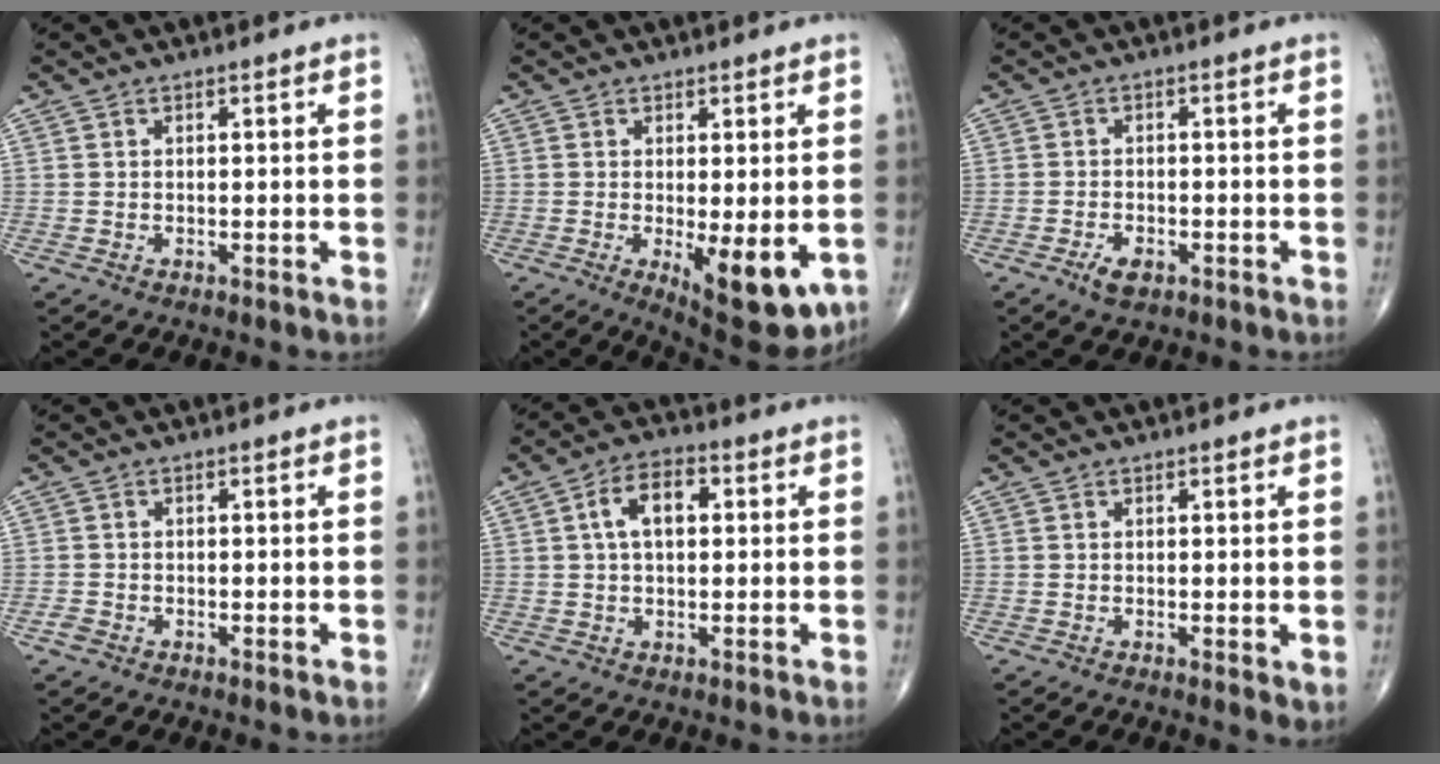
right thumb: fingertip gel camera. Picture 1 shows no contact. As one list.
[{"total": 11.4, "force": [-2.8, 4.2, 10.2], "torque": [-0.129, -0.024, -0.027]}, {"total": 3.1, "force": [-1.8, 1.6, 2.0], "torque": [-0.035, 0.002, -0.030]}, {"total": 1.3, "force": [-0.7, 0.8, 0.7], "torque": [-0.009, -0.001, -0.017]}, {"total": 7.5, "force": [1.5, 4.3, 5.9], "torque": [-0.095, 0.016, 0.022]}, {"total": 2.0, "force": [0.2, 0.7, 1.8], "torque": [-0.030, -0.010, 0.003]}]